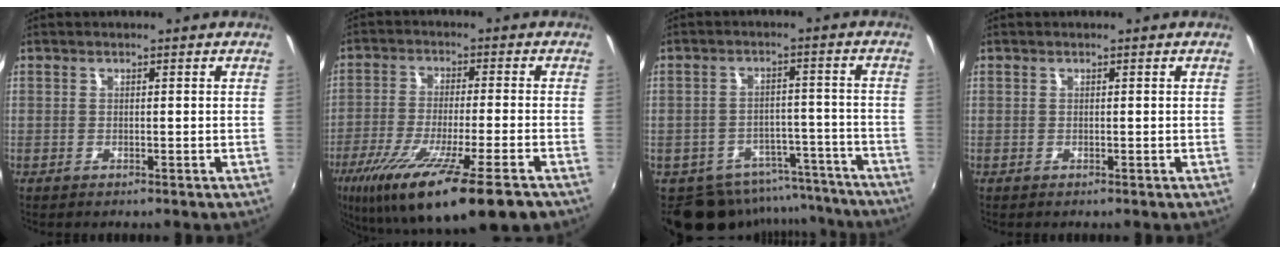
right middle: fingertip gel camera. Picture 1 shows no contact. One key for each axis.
{"total": 19.7, "fx": -12.4, "fy": 2.0, "fz": 15.2, "tx": -0.276, "ty": -0.072, "tz": -0.208}
{"total": 14.8, "fx": -12.7, "fy": 6.8, "fz": 3.6, "tx": -0.072, "ty": 0.025, "tz": -0.157}
{"total": 0.0}